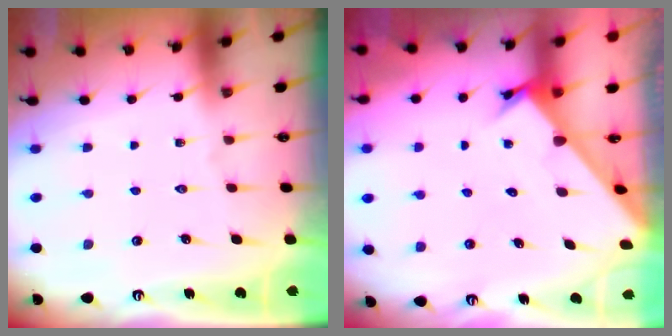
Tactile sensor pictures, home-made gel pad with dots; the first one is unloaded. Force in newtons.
{"total": 2.3, "press": 2.3, "slide": 0.1}